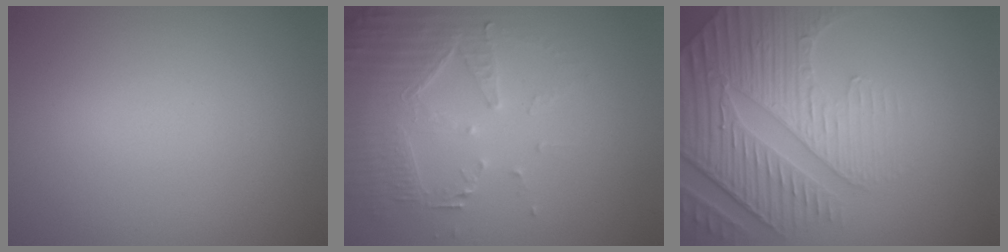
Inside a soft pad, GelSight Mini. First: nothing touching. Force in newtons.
{"total": 5.2, "press": 3.7, "slide": 3.6}
{"total": 7.6, "press": 5.7, "slide": 5.1}